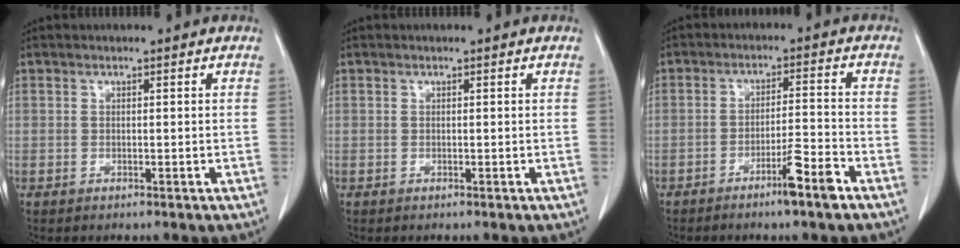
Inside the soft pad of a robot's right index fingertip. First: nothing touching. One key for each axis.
{"total": 0.0}
{"total": 6.0, "fx": -3.9, "fy": -0.2, "fz": 4.5, "tx": -0.069, "ty": -0.002, "tz": -0.068}